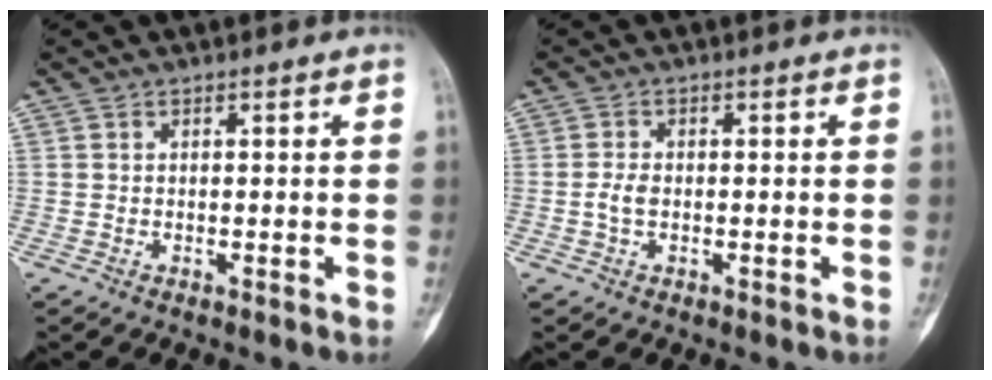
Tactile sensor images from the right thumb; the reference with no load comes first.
{"total": 2.3, "force": [-0.4, 1.4, 1.8], "torque": [-0.041, 0.005, -0.010]}